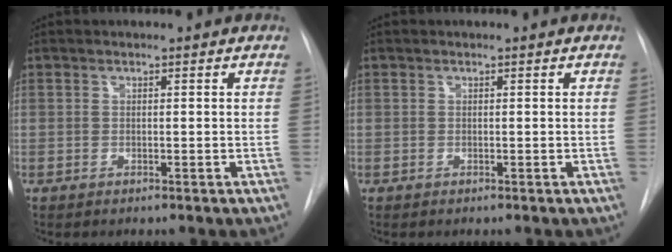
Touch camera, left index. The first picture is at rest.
{"total": 0.0}